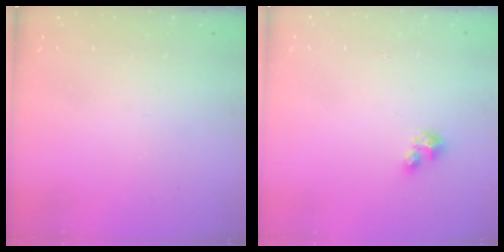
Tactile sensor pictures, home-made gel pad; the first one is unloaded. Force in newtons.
{"total": 2.8, "press": 2.8, "slide": 0.2}